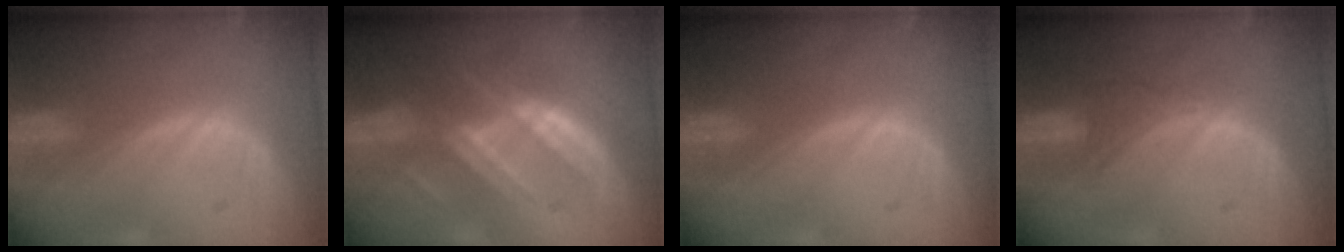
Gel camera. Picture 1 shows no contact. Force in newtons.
{"total": 7.4, "press": 7.1, "slide": 2.0}
{"total": 0.0}
{"total": 2.9, "press": 2.9, "slide": 0.6}